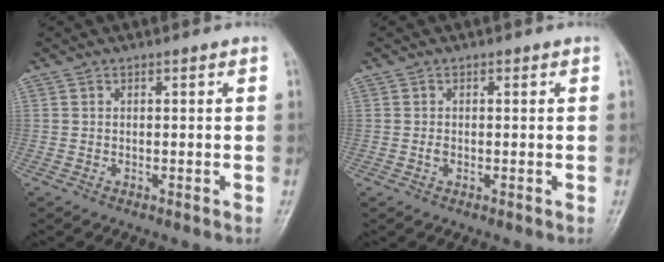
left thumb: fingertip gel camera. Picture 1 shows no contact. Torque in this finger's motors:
{"motor_torque": [0.17, 0.22, 0.04, -0.05, 0.00]}